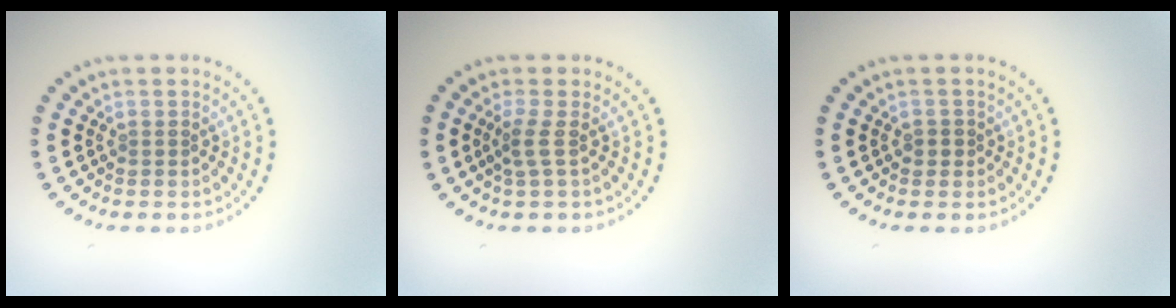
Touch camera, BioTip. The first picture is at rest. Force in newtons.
{"total": 1.7, "press": 1.1, "slide": 1.3}
{"total": 0.9, "press": 0.9, "slide": 0.4}